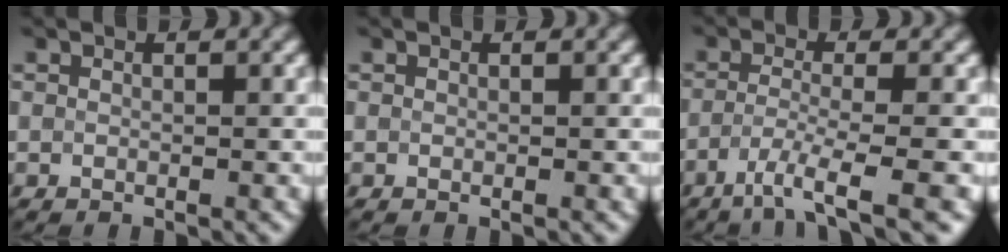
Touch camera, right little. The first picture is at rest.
{"total": 0.0}
{"total": 5.1, "force": [-2.7, 0.9, 4.2], "torque": [-0.069, -0.006, -0.055]}